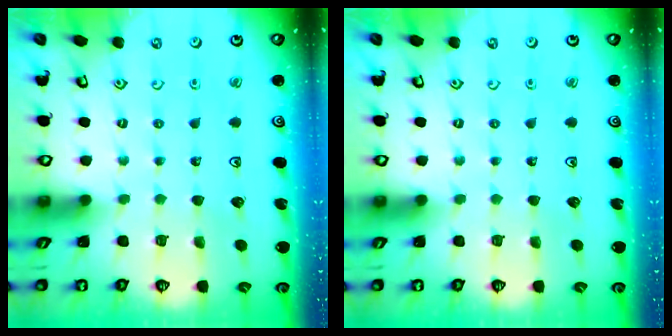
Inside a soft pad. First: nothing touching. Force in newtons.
{"total": 0.0}